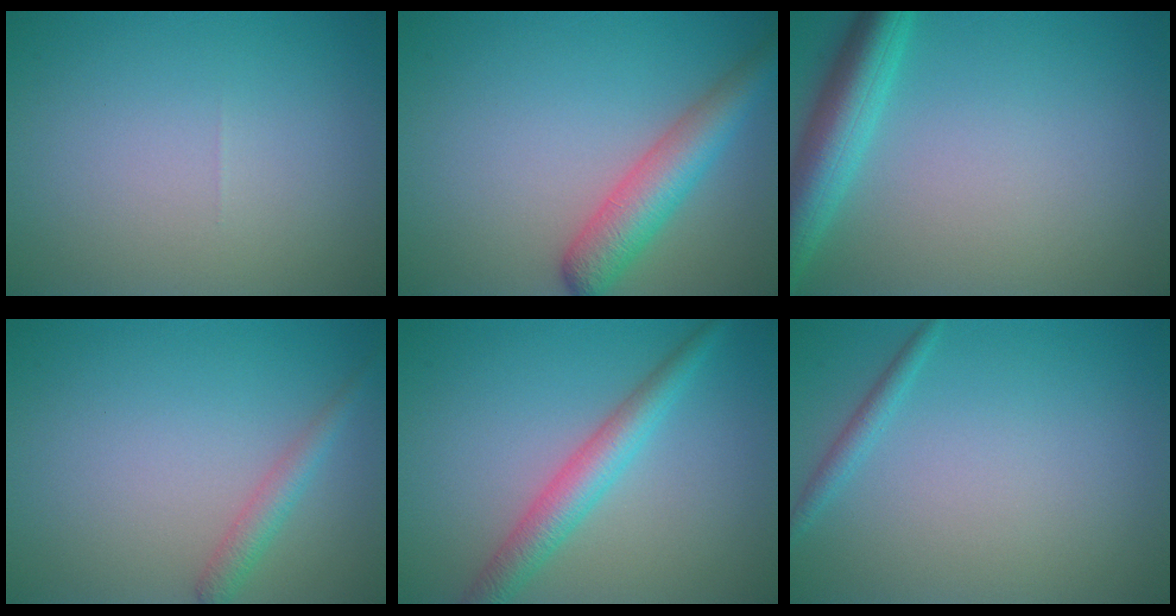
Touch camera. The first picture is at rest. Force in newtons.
{"total": 4.9, "press": 4.9, "slide": 0.2}
{"total": 5.1, "press": 5.1, "slide": 0.3}
{"total": 1.9, "press": 1.9, "slide": 0.1}
{"total": 3.7, "press": 3.7, "slide": 0.1}
{"total": 1.2, "press": 1.2, "slide": 0.1}